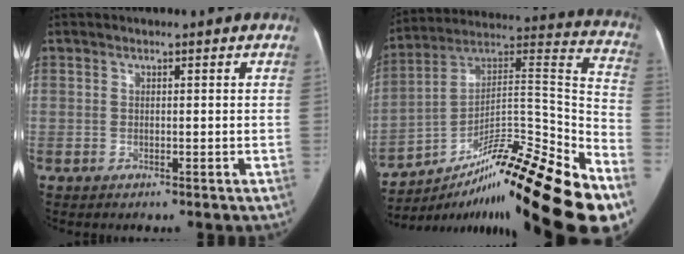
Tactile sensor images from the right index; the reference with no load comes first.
{"total": 28.4, "force": [-19.1, 1.9, 20.9], "torque": [-0.260, 0.030, -0.313]}